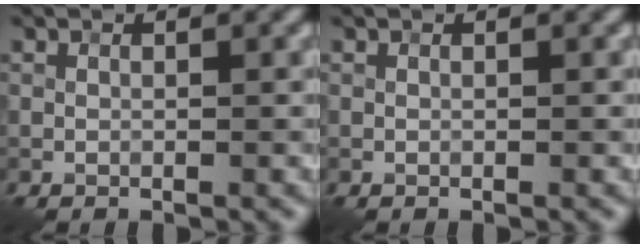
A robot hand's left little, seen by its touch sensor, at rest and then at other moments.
{"total": 0.0}